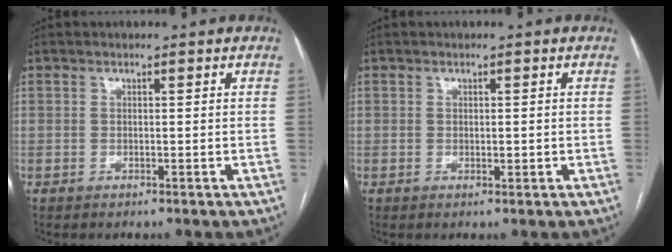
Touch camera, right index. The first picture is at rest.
{"total": 0.9, "force": [0.0, 0.4, 0.8], "torque": [-0.010, -0.002, 0.003]}